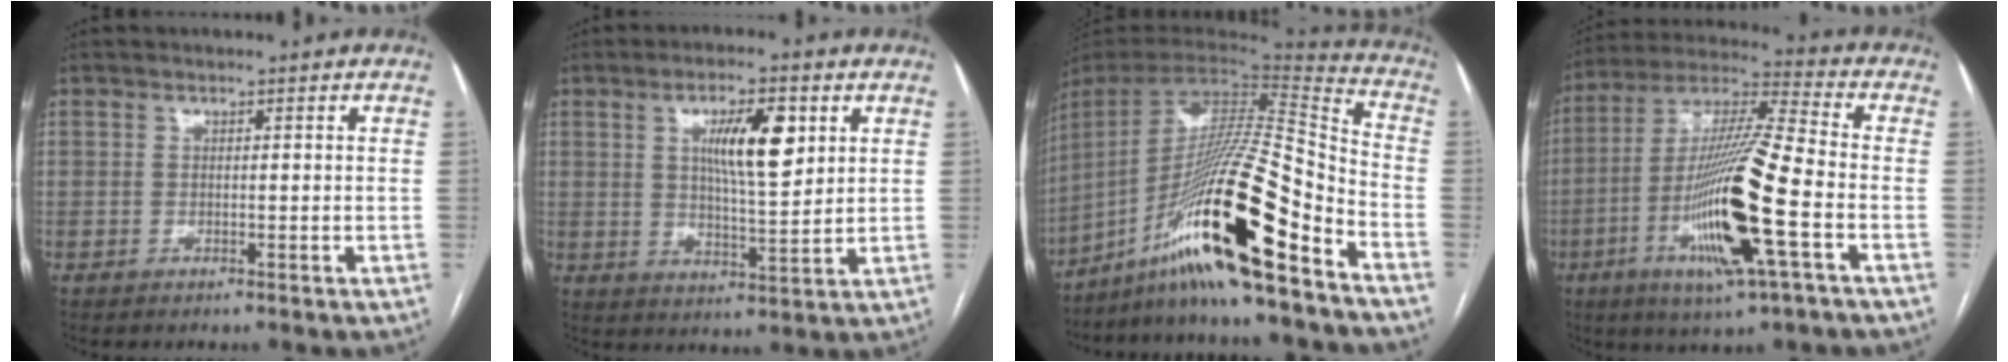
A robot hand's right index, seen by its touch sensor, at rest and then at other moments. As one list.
[{"total": 9.3, "force": [3.2, 2.1, 8.5], "torque": [-0.146, 0.003, 0.058]}, {"total": 24.5, "force": [-14.7, 0.4, 19.6], "torque": [-0.355, -0.012, -0.263]}, {"total": 18.8, "force": [-5.6, 0.9, 17.9], "torque": [-0.357, -0.018, -0.105]}]